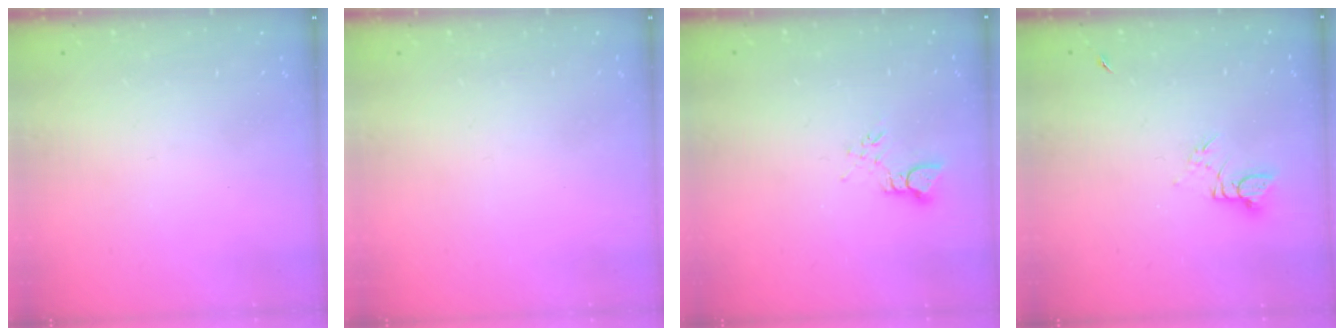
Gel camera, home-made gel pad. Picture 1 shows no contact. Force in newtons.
{"total": 0.0}
{"total": 2.8, "press": 2.8, "slide": 0.5}
{"total": 3.9, "press": 3.9, "slide": 0.3}